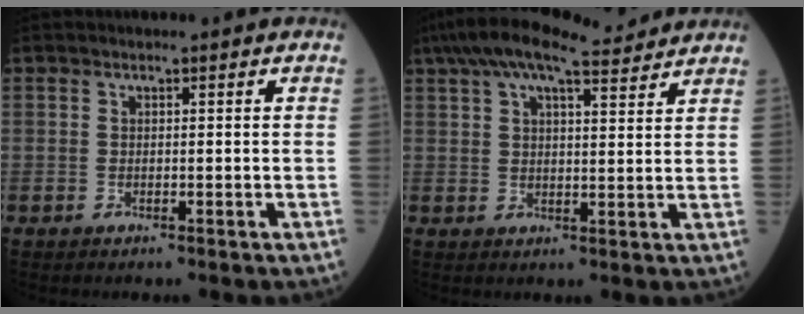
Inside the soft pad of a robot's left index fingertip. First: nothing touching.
{"total": 12.8, "force": [10.9, 2.1, 6.4], "torque": [-0.124, 0.039, 0.165]}